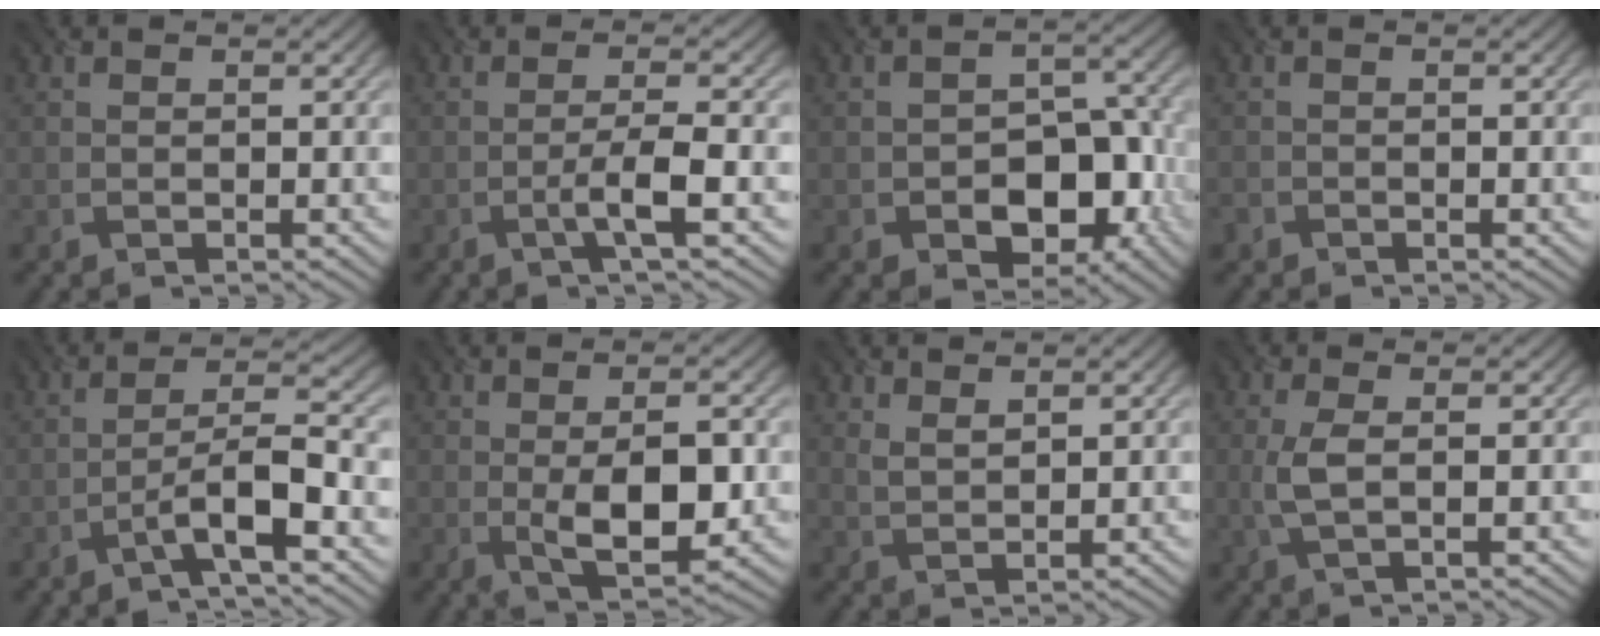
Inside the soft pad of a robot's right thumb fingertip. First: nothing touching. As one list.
[{"total": 3.7, "force": [-1.7, 0.1, 3.3], "torque": [-0.059, 0.012, -0.043]}, {"total": 9.1, "force": [-3.9, 5.9, 5.7], "torque": [-0.071, -0.005, -0.053]}, {"total": 1.0, "force": [-0.8, 0.5, 0.2], "torque": [-0.007, -0.006, -0.016]}, {"total": 6.5, "force": [-3.5, 0.9, 5.3], "torque": [-0.095, 0.015, -0.075]}, {"total": 7.9, "force": [-1.2, 2.9, 7.2], "torque": [-0.125, -0.009, -0.016]}, {"total": 2.1, "force": [1.8, 0.4, 1.0], "torque": [-0.026, -0.003, 0.041]}, {"total": 3.3, "force": [-0.1, 0.9, 3.2], "torque": [-0.082, 0.002, -0.004]}]